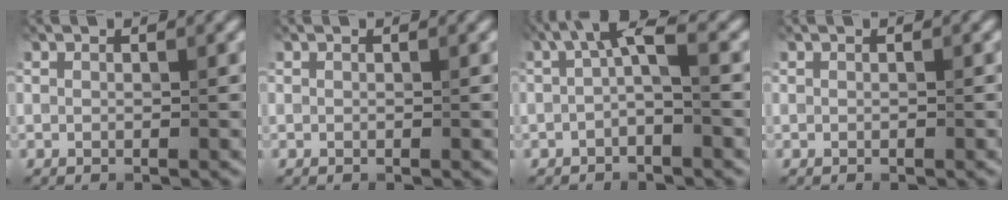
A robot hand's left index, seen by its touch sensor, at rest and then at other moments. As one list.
[{"total": 0.0}, {"total": 2.9, "force": [0.0, 0.4, 2.9], "torque": [-0.057, 0.017, -0.008]}, {"total": 0.0}]